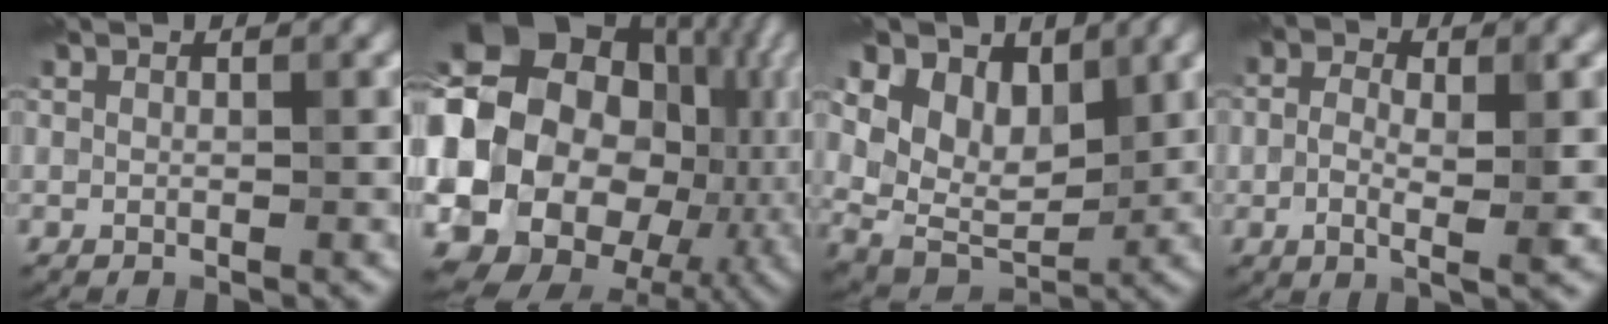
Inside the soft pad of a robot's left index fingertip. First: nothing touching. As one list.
[{"total": 22.3, "force": [-1.6, 18.6, 12.1], "torque": [-0.226, -0.008, -0.060]}, {"total": 7.4, "force": [3.6, 4.8, 4.4], "torque": [-0.093, 0.007, 0.056]}, {"total": 5.4, "force": [-0.2, 2.2, 4.9], "torque": [-0.085, -0.002, -0.008]}]